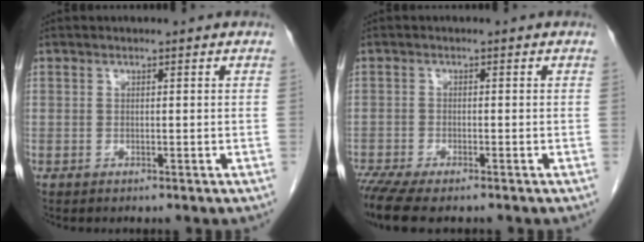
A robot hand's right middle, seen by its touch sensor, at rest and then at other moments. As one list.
[{"total": 6.6, "force": [-5.3, 1.3, 3.9], "torque": [-0.065, -0.015, -0.088]}]